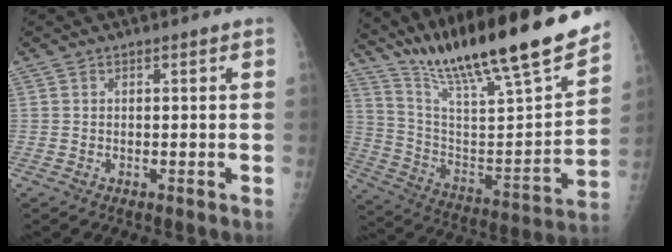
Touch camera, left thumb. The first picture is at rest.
{"total": 27.4, "force": [21.7, 3.5, 16.4], "torque": [-0.252, -0.095, 0.355]}